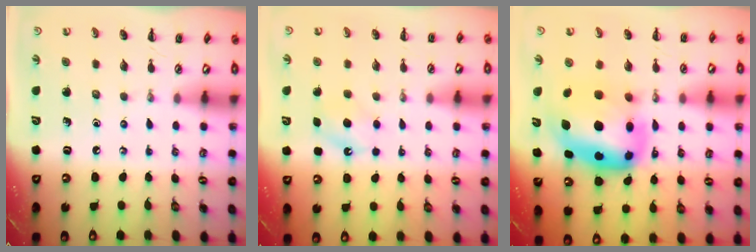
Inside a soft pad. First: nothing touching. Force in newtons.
{"total": 7.5, "press": 7.3, "slide": 1.9}
{"total": 13.9, "press": 13.4, "slide": 3.6}